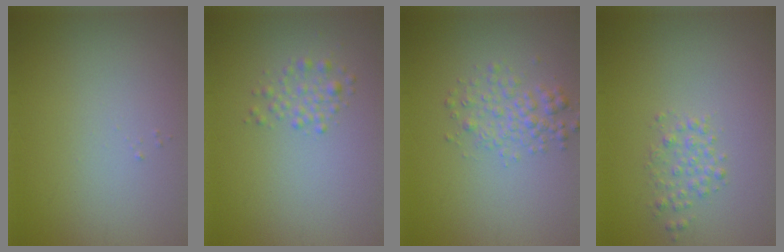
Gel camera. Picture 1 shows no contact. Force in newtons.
{"total": 1.6, "press": 1.6, "slide": 0.1}
{"total": 2.4, "press": 2.4, "slide": 0.1}
{"total": 1.6, "press": 1.6, "slide": 0.0}